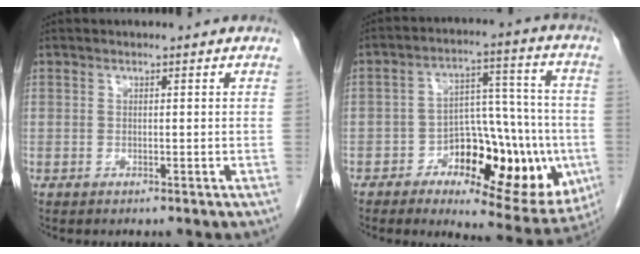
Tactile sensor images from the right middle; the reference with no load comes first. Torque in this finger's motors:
{"motor_torque": [1.07, -1.03, 0.16, 0.07]}